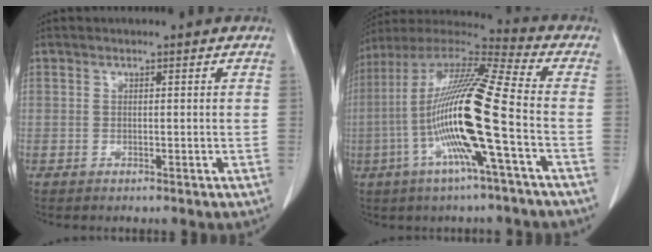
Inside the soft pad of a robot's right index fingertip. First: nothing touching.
{"total": 18.7, "force": [-4.3, 0.0, 18.2], "torque": [-0.357, -0.002, -0.094]}